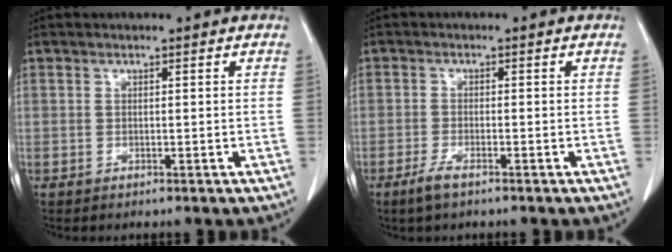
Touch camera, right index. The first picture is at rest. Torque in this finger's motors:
{"motor_torque": [0.28, -0.26, 0.14, 0.04]}